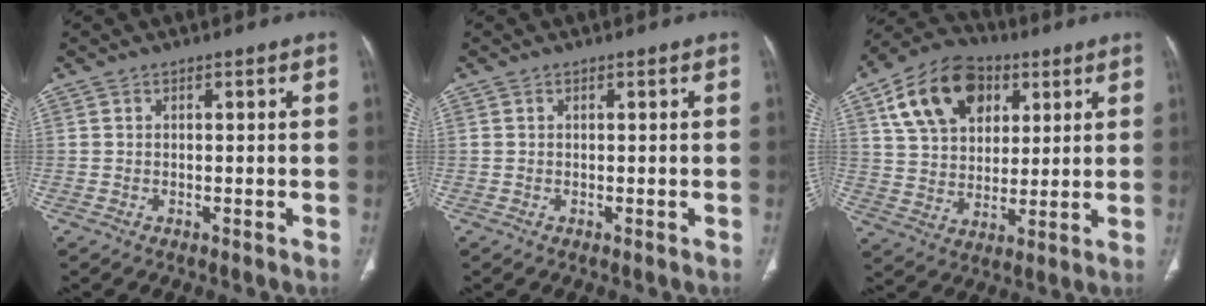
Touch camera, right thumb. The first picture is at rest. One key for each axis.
{"total": 0.0}
{"total": 17.5, "fx": 7.2, "fy": 11.9, "fz": 10.6, "tx": -0.163, "ty": -0.004, "tz": 0.125}